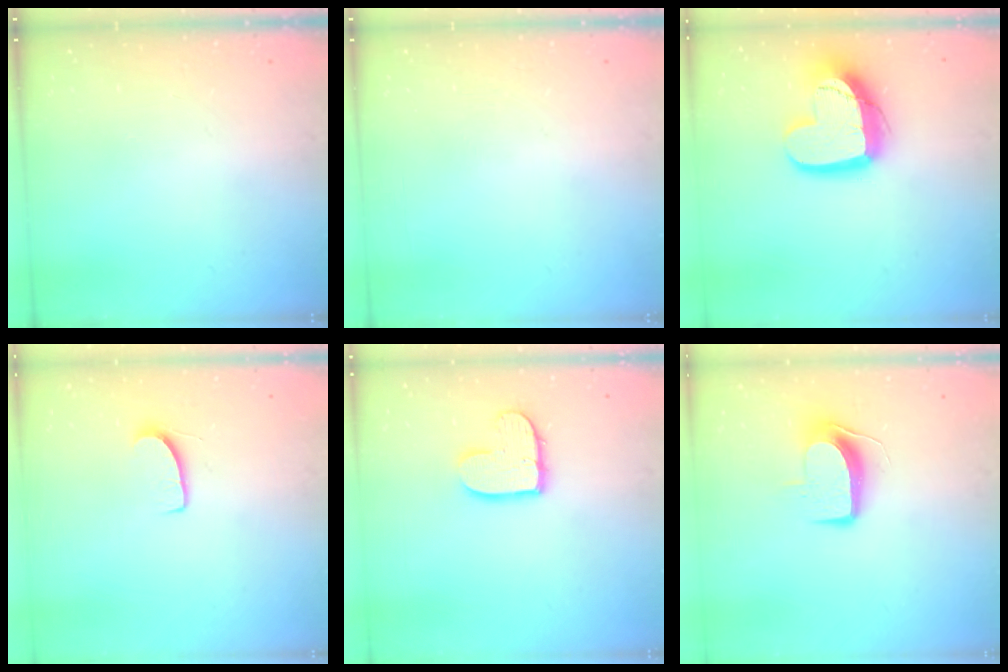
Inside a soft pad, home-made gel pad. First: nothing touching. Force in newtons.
{"total": 0.0}
{"total": 16.2, "press": 16.1, "slide": 1.3}
{"total": 7.1, "press": 7.1, "slide": 0.5}
{"total": 10.1, "press": 10.1, "slide": 0.7}
{"total": 8.8, "press": 8.7, "slide": 0.6}